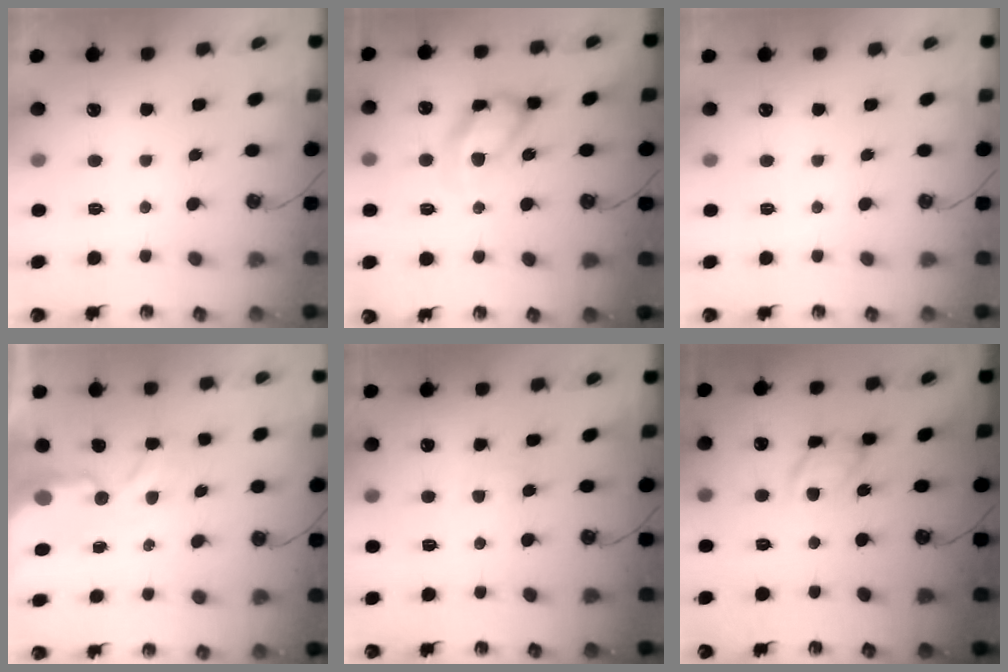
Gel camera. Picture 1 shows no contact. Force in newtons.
{"total": 15.4, "press": 15.4, "slide": 0.6}
{"total": 0.0}
{"total": 4.0, "press": 4.0, "slide": 0.3}
{"total": 4.0, "press": 4.0, "slide": 0.4}
{"total": 12.8, "press": 12.8, "slide": 0.9}